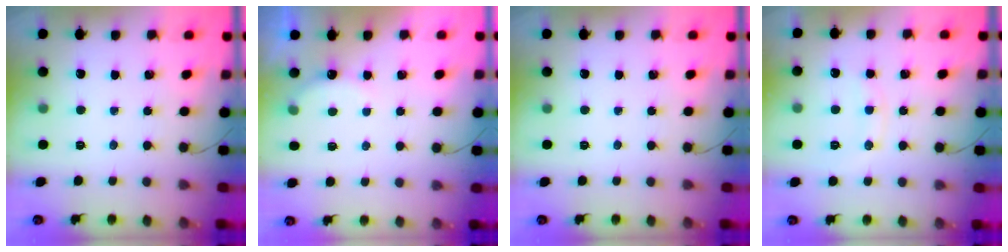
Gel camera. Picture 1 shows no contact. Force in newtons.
{"total": 5.3, "press": 5.2, "slide": 1.2}
{"total": 0.0}
{"total": 8.4, "press": 8.4, "slide": 1.0}